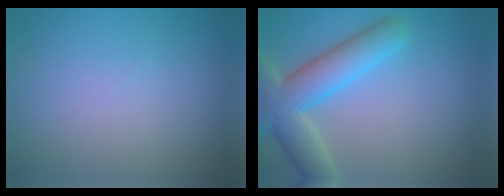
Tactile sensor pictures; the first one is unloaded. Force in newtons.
{"total": 7.2, "press": 7.2, "slide": 0.5}